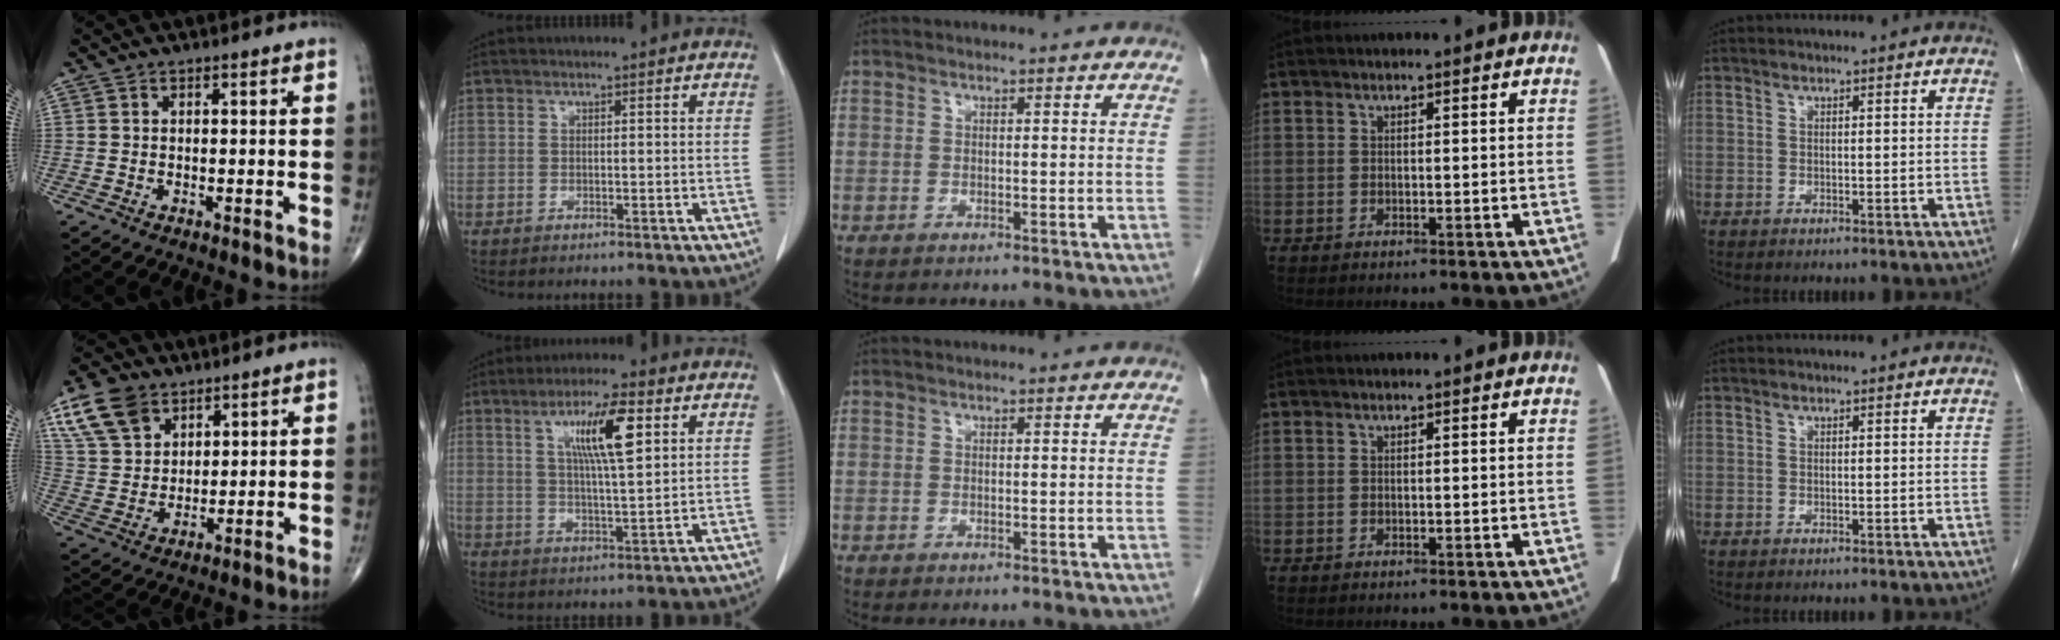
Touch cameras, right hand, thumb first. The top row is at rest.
{"thumb": {"total": 11.1, "force": [6.4, 7.2, 5.4], "torque": [-0.090, -0.016, 0.131]}, "index": {"total": 9.7, "force": [3.8, 1.1, 8.9], "torque": [-0.158, 0.006, 0.065]}, "middle": {"total": 0.6, "force": [-0.6, 0.1, 0.2], "torque": [-0.011, -0.003, -0.009]}}